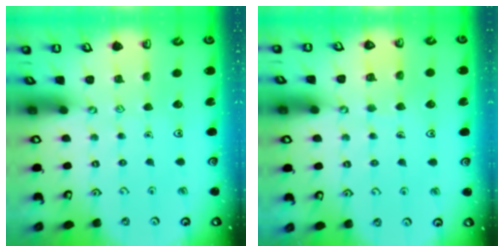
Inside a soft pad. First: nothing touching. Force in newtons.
{"total": 6.2, "press": 6.2, "slide": 0.6}